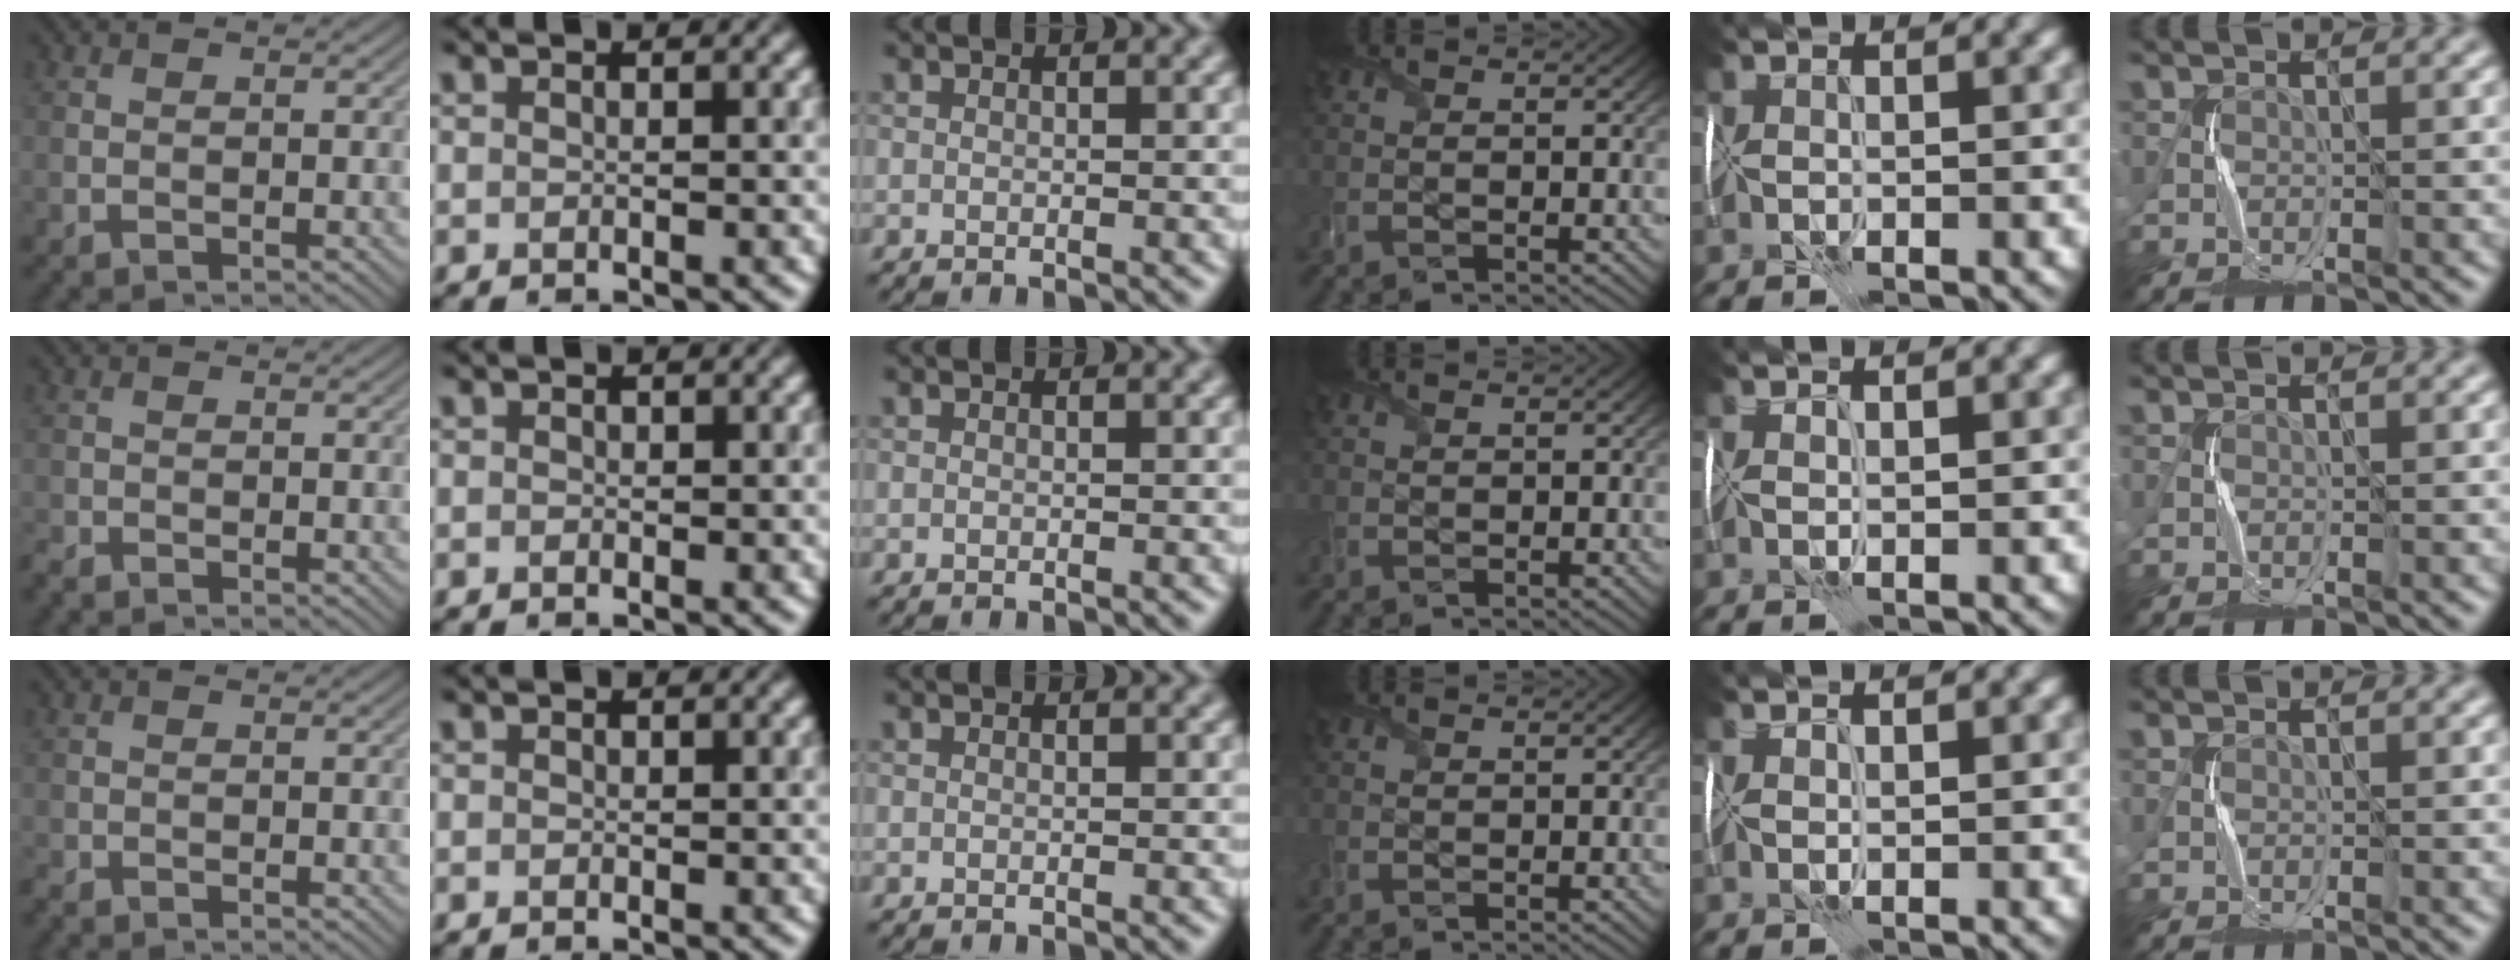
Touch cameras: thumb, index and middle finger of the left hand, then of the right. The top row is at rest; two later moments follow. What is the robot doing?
{"motion": "wrap", "object": "plastic wrap"}